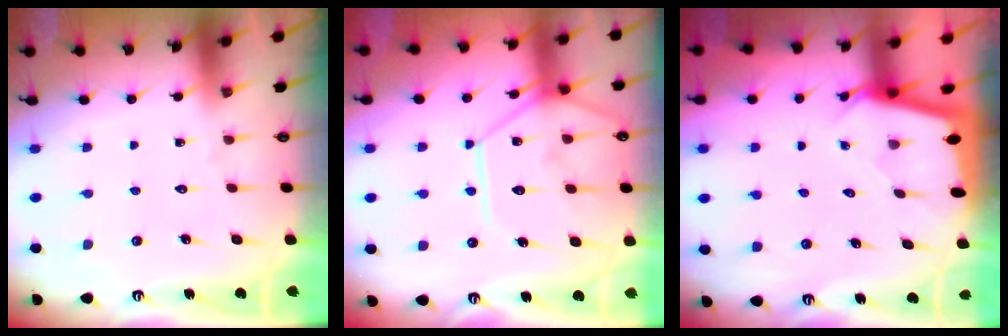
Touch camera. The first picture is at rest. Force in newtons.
{"total": 13.7, "press": 13.6, "slide": 1.6}
{"total": 2.2, "press": 2.2, "slide": 0.1}